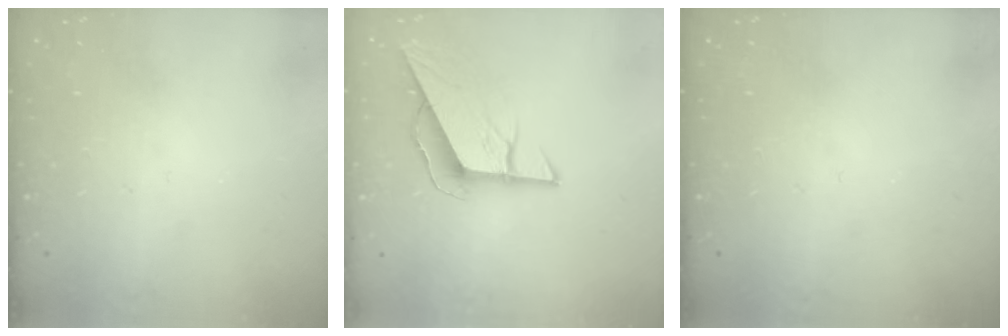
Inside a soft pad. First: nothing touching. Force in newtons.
{"total": 8.4, "press": 8.4, "slide": 0.4}
{"total": 0.0}